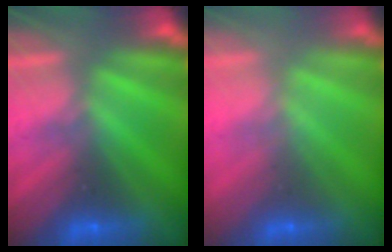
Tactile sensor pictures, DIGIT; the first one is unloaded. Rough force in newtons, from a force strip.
{"total": 1.9}